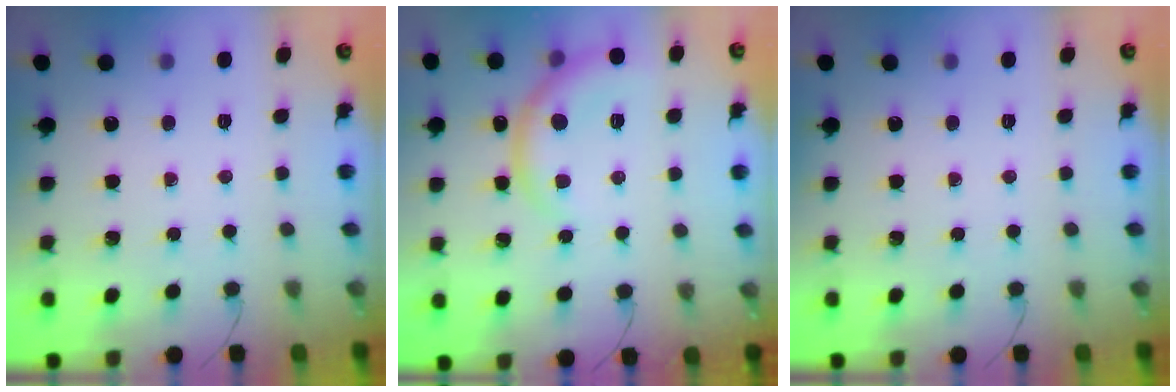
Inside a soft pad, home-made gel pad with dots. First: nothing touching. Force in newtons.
{"total": 8.1, "press": 8.1, "slide": 0.4}
{"total": 0.0}